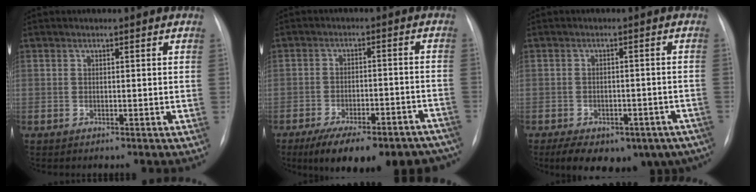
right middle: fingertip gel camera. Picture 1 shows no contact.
{"total": 21.0, "force": [-16.8, 7.2, 10.3], "torque": [-0.116, 0.016, -0.217]}
{"total": 17.8, "force": [-11.7, 10.0, 8.9], "torque": [-0.146, -0.002, -0.136]}